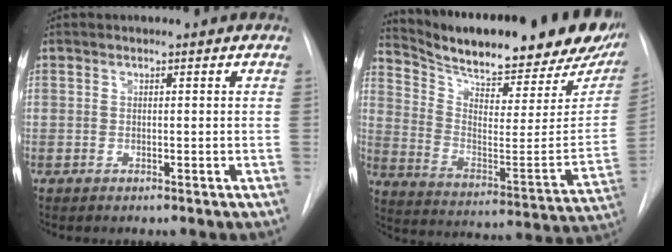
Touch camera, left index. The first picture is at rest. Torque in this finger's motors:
{"motor_torque": [0.01, -0.81, 0.59, 0.10]}